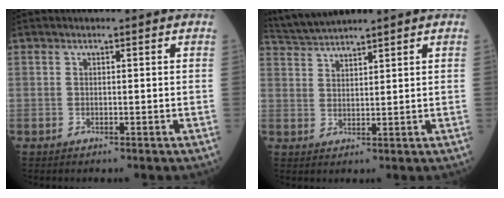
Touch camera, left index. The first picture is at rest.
{"total": 5.4, "force": [5.2, -1.0, 1.1], "torque": [-0.033, 0.020, 0.105]}